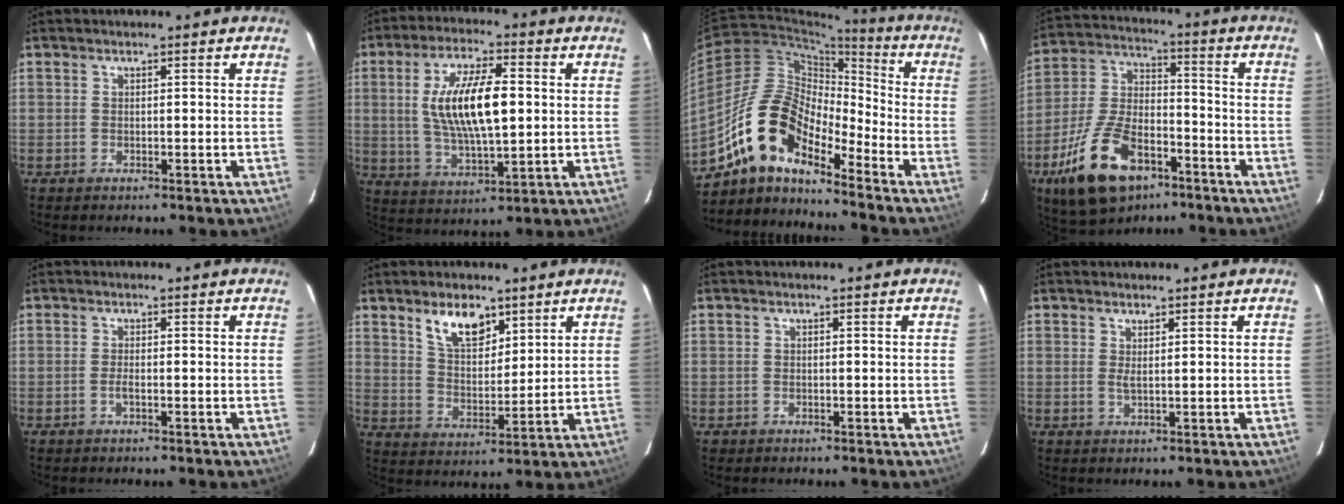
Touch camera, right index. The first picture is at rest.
{"total": 14.5, "force": [1.6, 5.2, 13.4], "torque": [-0.251, 0.003, 0.035]}
{"total": 14.2, "force": [-10.7, 5.2, 7.8], "torque": [-0.133, 0.010, -0.217]}
{"total": 18.9, "force": [-10.3, 9.8, 12.5], "torque": [-0.260, -0.002, -0.177]}
{"total": 1.1, "force": [-0.5, 0.1, 1.0], "torque": [-0.021, 0.001, -0.011]}
{"total": 9.0, "force": [5.7, 4.3, 5.5], "torque": [-0.090, 0.005, 0.110]}
{"total": 0.7, "force": [-0.3, 0.6, -0.1], "torque": [0.002, 0.001, -0.004]}
{"total": 1.3, "force": [0.8, 0.1, 1.0], "torque": [-0.022, -0.001, 0.013]}